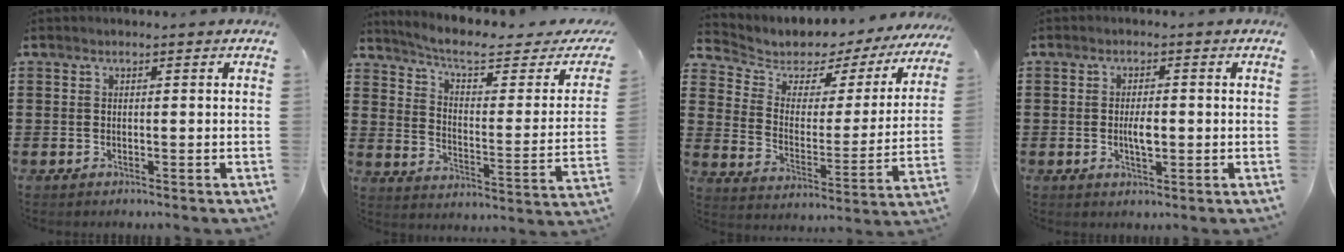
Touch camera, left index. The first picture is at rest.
{"total": 6.8, "force": [5.2, 1.1, 4.2], "torque": [-0.096, -0.032, 0.084]}
{"total": 4.7, "force": [3.8, 2.5, 1.0], "torque": [-0.049, -0.031, 0.058]}
{"total": 3.4, "force": [-0.2, 1.3, 3.1], "torque": [-0.051, -0.001, -0.006]}